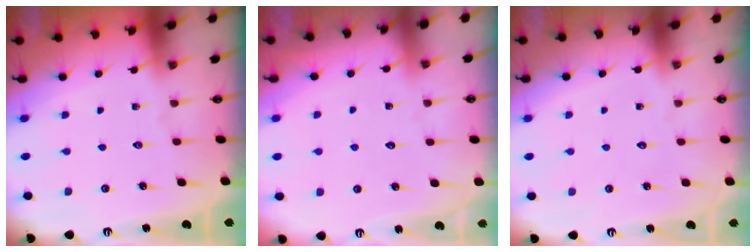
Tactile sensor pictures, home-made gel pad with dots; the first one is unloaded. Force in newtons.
{"total": 4.0, "press": 4.0, "slide": 0.3}
{"total": 1.7, "press": 1.7, "slide": 0.1}